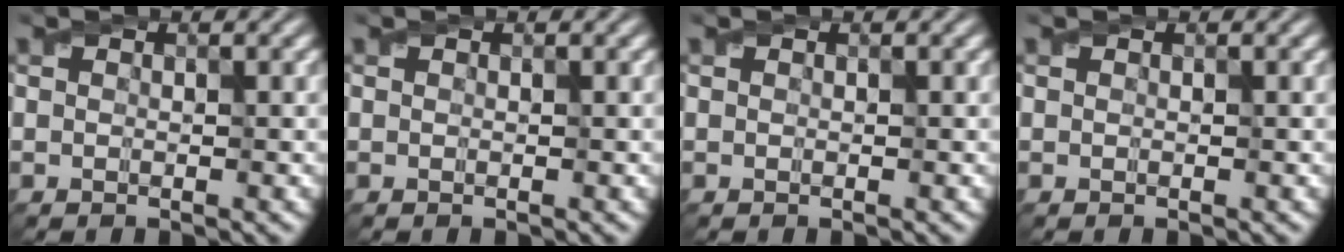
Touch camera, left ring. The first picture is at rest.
{"total": 0.0}
{"total": 0.0}
{"total": 0.0}